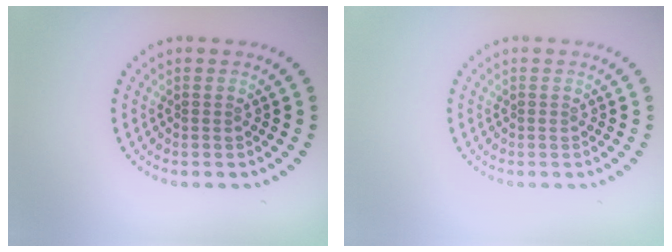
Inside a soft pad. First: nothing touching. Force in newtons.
{"total": 0.0}